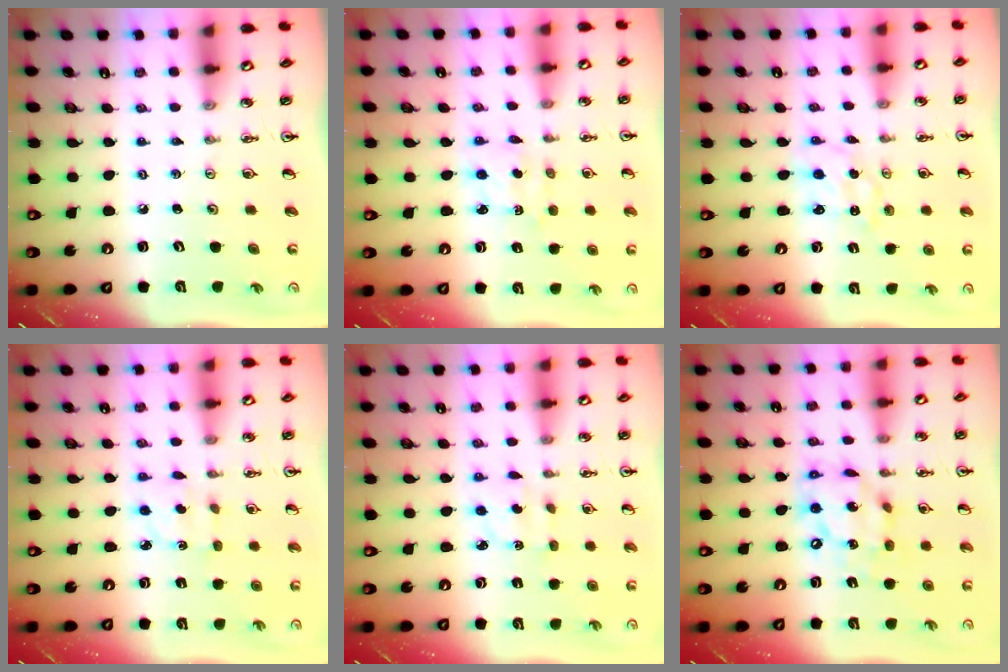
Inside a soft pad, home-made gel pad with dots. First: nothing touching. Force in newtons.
{"total": 2.3, "press": 2.3, "slide": 0.5}
{"total": 1.5, "press": 1.5, "slide": 0.1}
{"total": 2.9, "press": 2.8, "slide": 0.8}
{"total": 2.7, "press": 2.7, "slide": 0.5}
{"total": 14.2, "press": 14.1, "slide": 1.4}